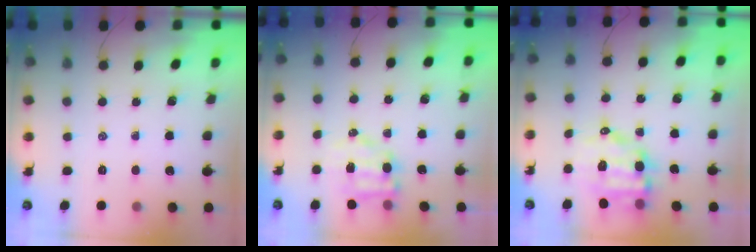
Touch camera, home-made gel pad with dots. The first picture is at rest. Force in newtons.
{"total": 5.8, "press": 5.8, "slide": 0.7}
{"total": 8.7, "press": 8.4, "slide": 2.3}